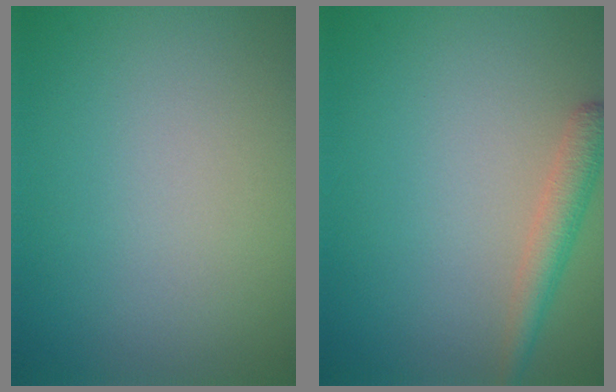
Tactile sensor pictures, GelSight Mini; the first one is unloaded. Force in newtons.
{"total": 2.4, "press": 2.4, "slide": 0.1}